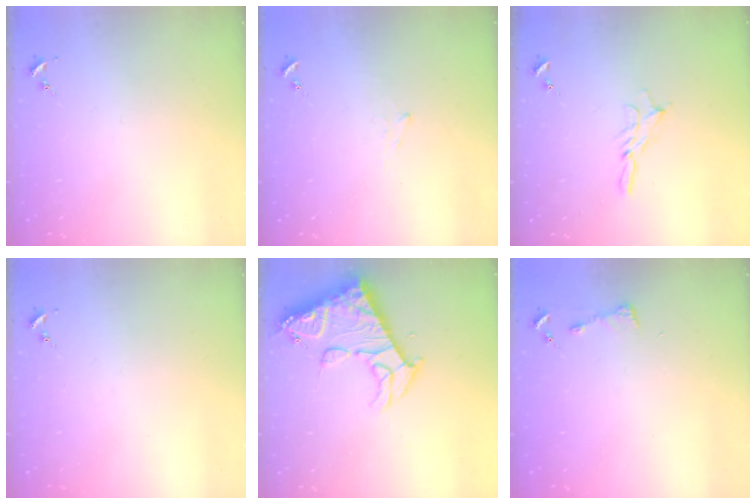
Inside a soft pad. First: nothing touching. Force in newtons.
{"total": 5.2, "press": 5.2, "slide": 0.6}
{"total": 5.8, "press": 5.8, "slide": 0.3}
{"total": 0.0}
{"total": 16.3, "press": 16.2, "slide": 1.8}
{"total": 3.2, "press": 3.1, "slide": 0.4}